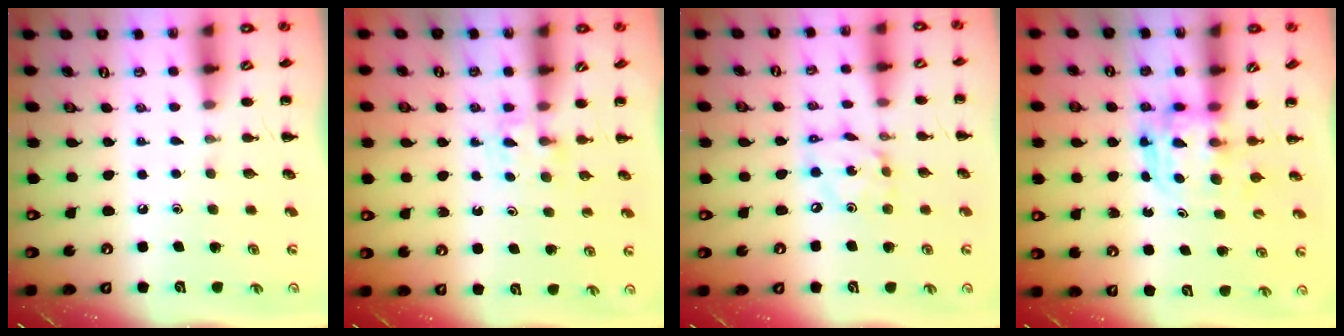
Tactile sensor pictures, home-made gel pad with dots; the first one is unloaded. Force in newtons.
{"total": 3.5, "press": 3.4, "slide": 1.0}
{"total": 6.4, "press": 6.3, "slide": 1.2}
{"total": 3.6, "press": 3.6, "slide": 0.2}